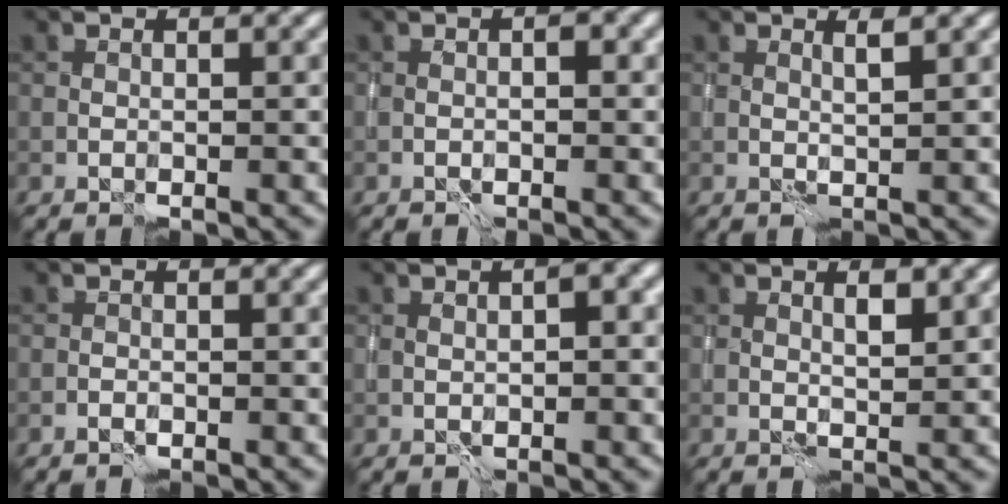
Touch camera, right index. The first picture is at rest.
{"total": 0.7, "force": [-0.2, 0.3, 0.6], "torque": [-0.003, 0.004, -0.003]}
{"total": 1.1, "force": [0.8, 0.2, 0.7], "torque": [-0.008, 0.000, 0.011]}
{"total": 0.5, "force": [-0.5, 0.1, 0.1], "torque": [-0.009, 0.002, -0.011]}
{"total": 1.3, "force": [0.1, 0.4, 1.2], "torque": [-0.019, 0.002, 0.004]}
{"total": 1.4, "force": [0.9, 0.3, 1.1], "torque": [-0.015, -0.002, 0.014]}